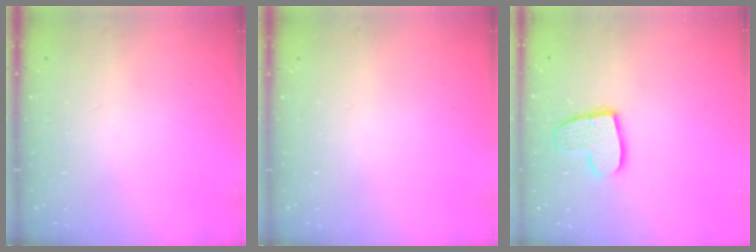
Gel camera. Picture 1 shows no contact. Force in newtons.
{"total": 0.0}
{"total": 11.9, "press": 11.9, "slide": 0.9}